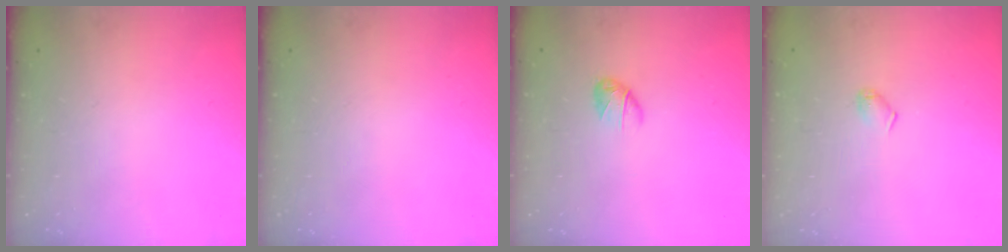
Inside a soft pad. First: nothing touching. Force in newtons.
{"total": 0.0}
{"total": 5.4, "press": 5.3, "slide": 1.0}
{"total": 4.5, "press": 4.4, "slide": 0.8}